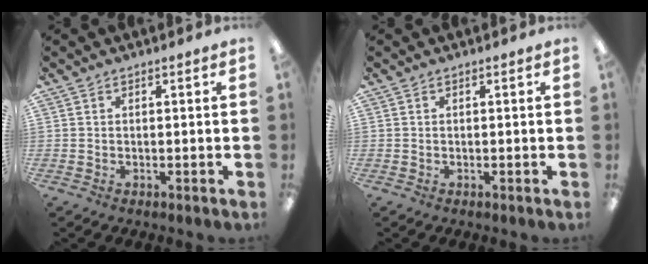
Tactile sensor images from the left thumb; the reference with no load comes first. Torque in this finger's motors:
{"motor_torque": [0.01, 0.01, -0.16, 0.16, 0.00]}